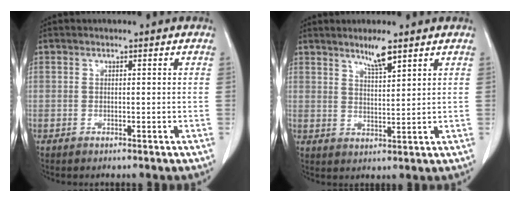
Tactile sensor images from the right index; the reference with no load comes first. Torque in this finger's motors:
{"motor_torque": [0.09, 0.10, 0.02, 0.05]}